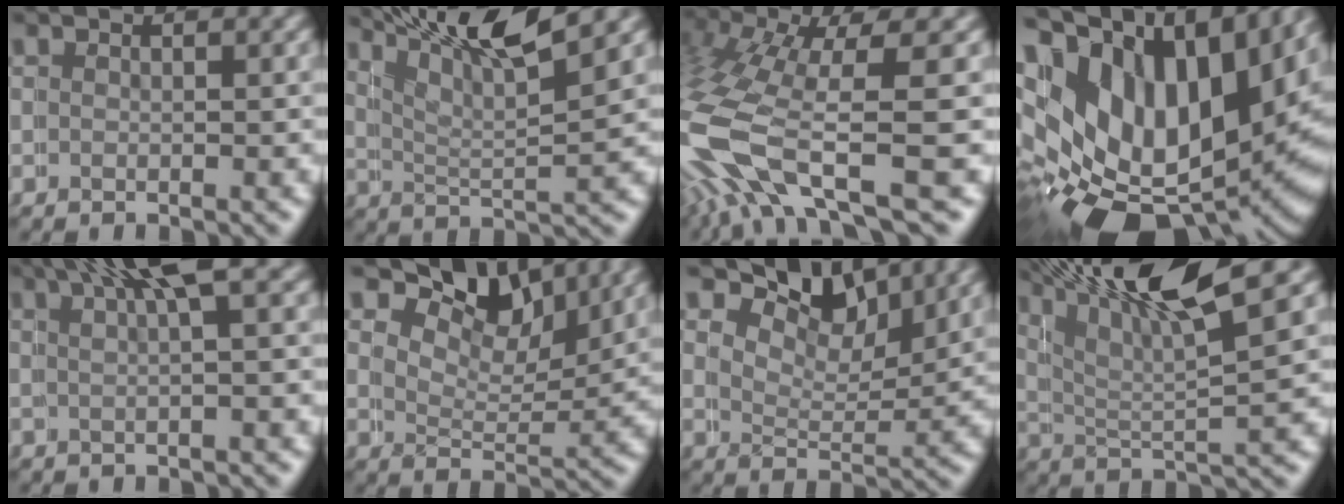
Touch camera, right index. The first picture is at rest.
{"total": 9.1, "force": [7.3, 1.5, 5.2], "torque": [-0.088, 0.014, 0.112]}
{"total": 8.0, "force": [-1.5, 4.8, 6.2], "torque": [-0.186, -0.042, -0.006]}
{"total": 20.7, "force": [0.7, 14.3, 15.0], "torque": [-0.266, -0.027, 0.028]}
{"total": 5.8, "force": [3.4, 0.9, 4.5], "torque": [-0.059, 0.017, 0.055]}
{"total": 6.8, "force": [6.1, 2.2, 2.1], "torque": [-0.047, 0.004, 0.098]}
{"total": 6.2, "force": [5.7, 1.6, 1.6], "torque": [-0.036, 0.002, 0.093]}
{"total": 11.2, "force": [7.9, 3.2, 7.4], "torque": [-0.131, 0.025, 0.119]}